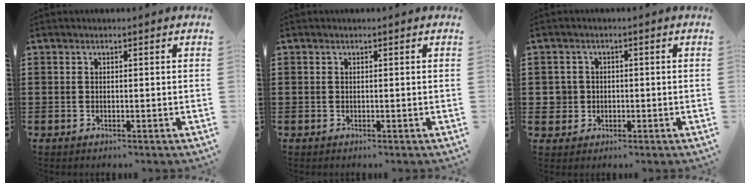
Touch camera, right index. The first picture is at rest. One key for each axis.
{"total": 0.0}
{"total": 2.6, "fx": -0.5, "fy": 2.6, "fz": 0.5, "tx": -0.029, "ty": 0.002, "tz": -0.015}